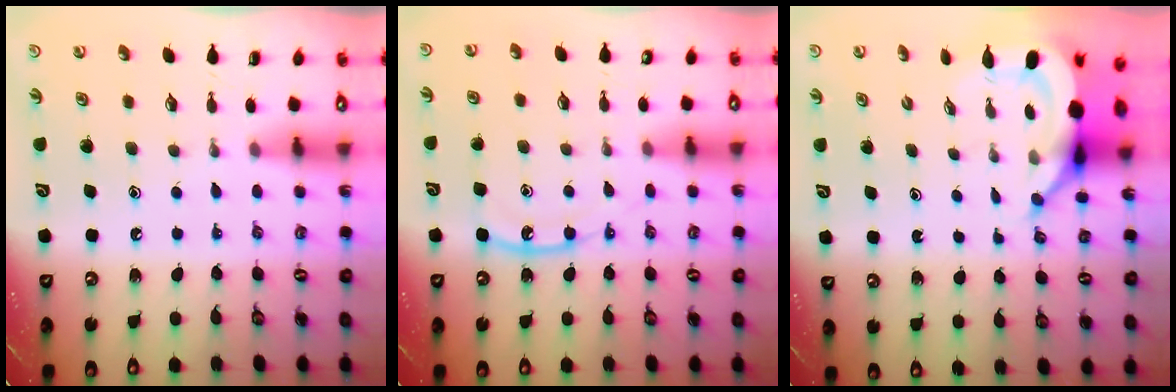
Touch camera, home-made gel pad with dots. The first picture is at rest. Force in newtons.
{"total": 9.9, "press": 9.8, "slide": 0.8}
{"total": 7.4, "press": 7.3, "slide": 1.0}